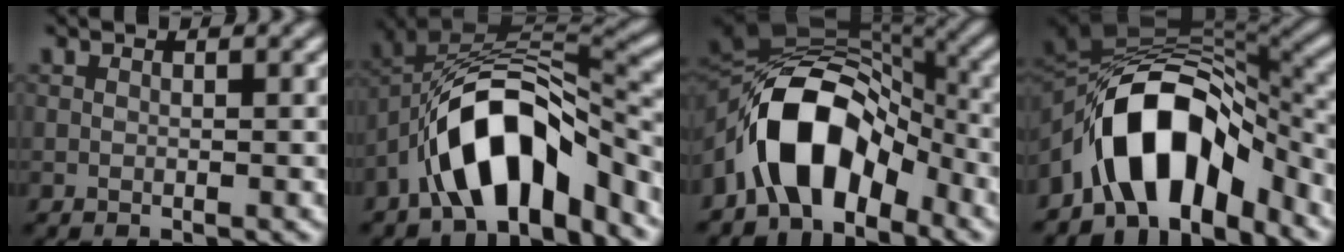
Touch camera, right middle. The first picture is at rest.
{"total": 10.7, "force": [-5.3, 5.0, 7.8], "torque": [-0.125, 0.009, -0.098]}
{"total": 10.7, "force": [-4.5, 6.0, 7.5], "torque": [-0.123, 0.018, -0.081]}
{"total": 11.8, "force": [-5.8, 5.9, 8.5], "torque": [-0.129, 0.011, -0.100]}